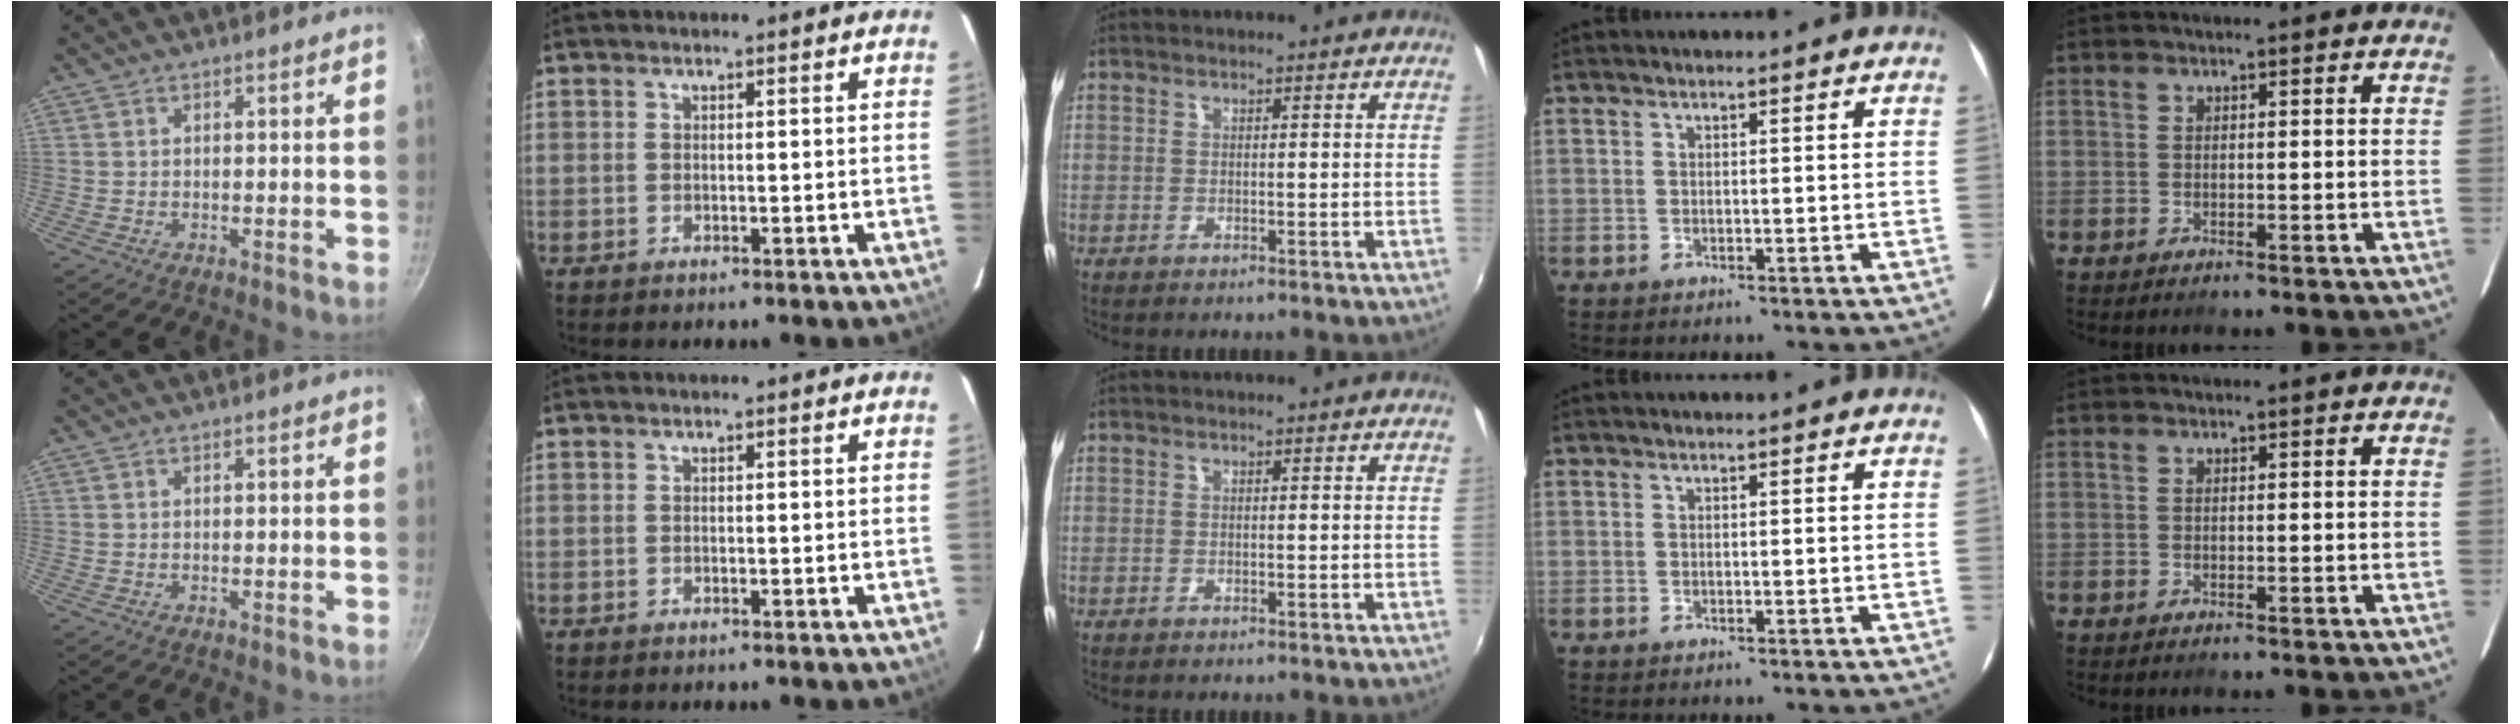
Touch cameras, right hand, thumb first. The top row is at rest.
{}